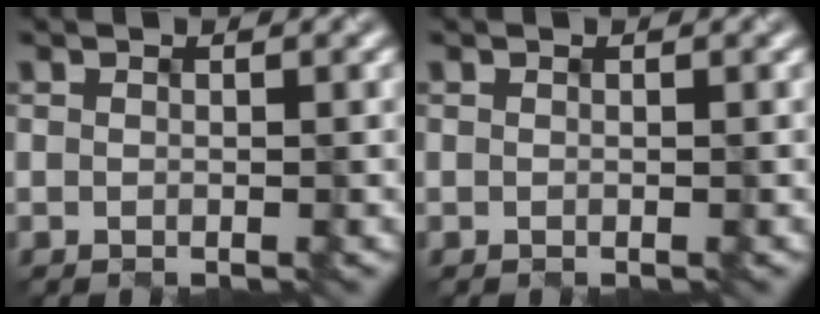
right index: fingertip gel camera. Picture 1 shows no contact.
{"total": 0.0}